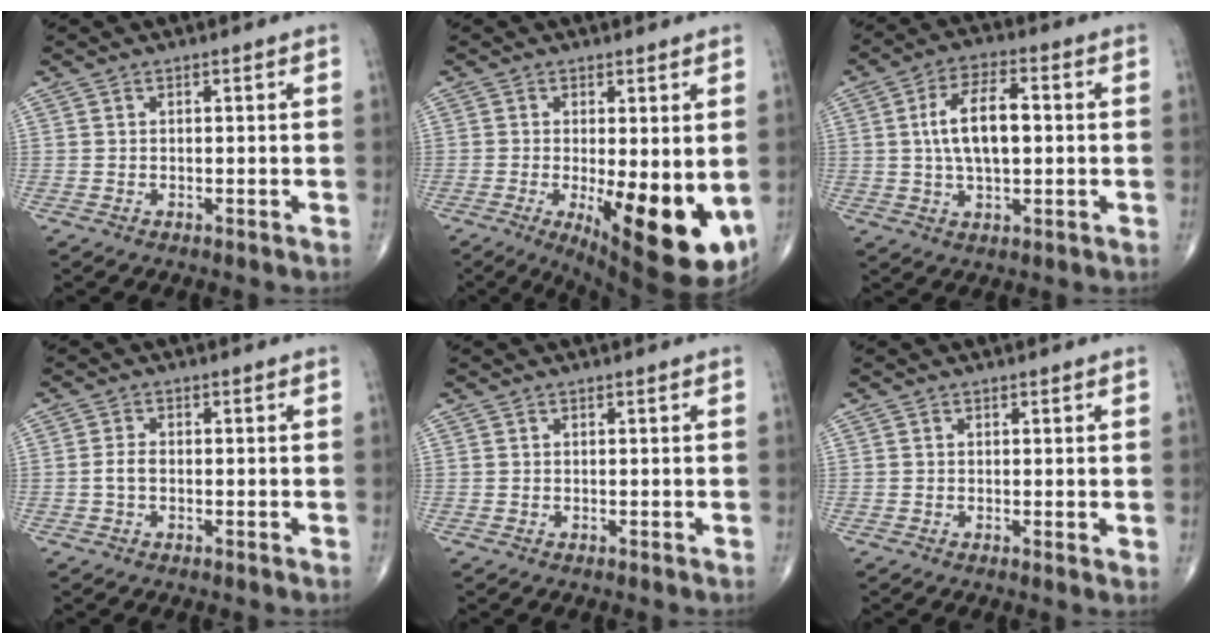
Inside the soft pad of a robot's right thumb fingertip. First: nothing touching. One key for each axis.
{"total": 16.1, "fx": -3.4, "fy": 5.6, "fz": 14.7, "tx": -0.178, "ty": -0.026, "tz": -0.026}
{"total": 10.6, "fx": 0.8, "fy": 4.9, "fz": 9.3, "tx": -0.167, "ty": 0.011, "tz": 0.011}
{"total": 2.0, "fx": -0.4, "fy": 1.2, "fz": 1.5, "tx": -0.033, "ty": 0.006, "tz": -0.011}
{"total": 0.0}
{"total": 1.0, "fx": 0.1, "fy": 0.2, "fz": 0.9, "tx": -0.016, "ty": -0.006, "tz": -0.002}